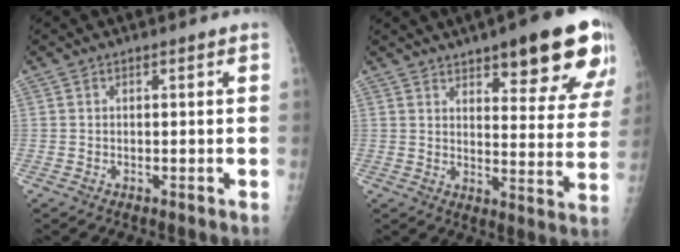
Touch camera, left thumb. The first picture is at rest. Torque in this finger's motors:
{"motor_torque": [-0.07, 0.55, -0.06, -0.06, 0.18]}